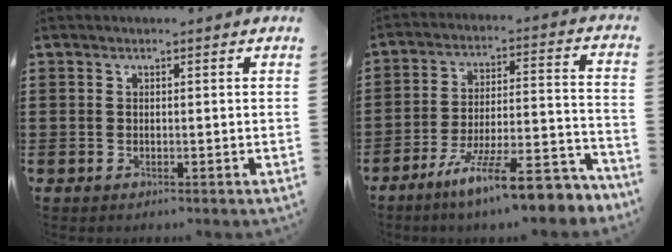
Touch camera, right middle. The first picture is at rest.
{"total": 12.4, "force": [-9.9, 1.0, 7.3], "torque": [-0.119, 0.022, -0.181]}